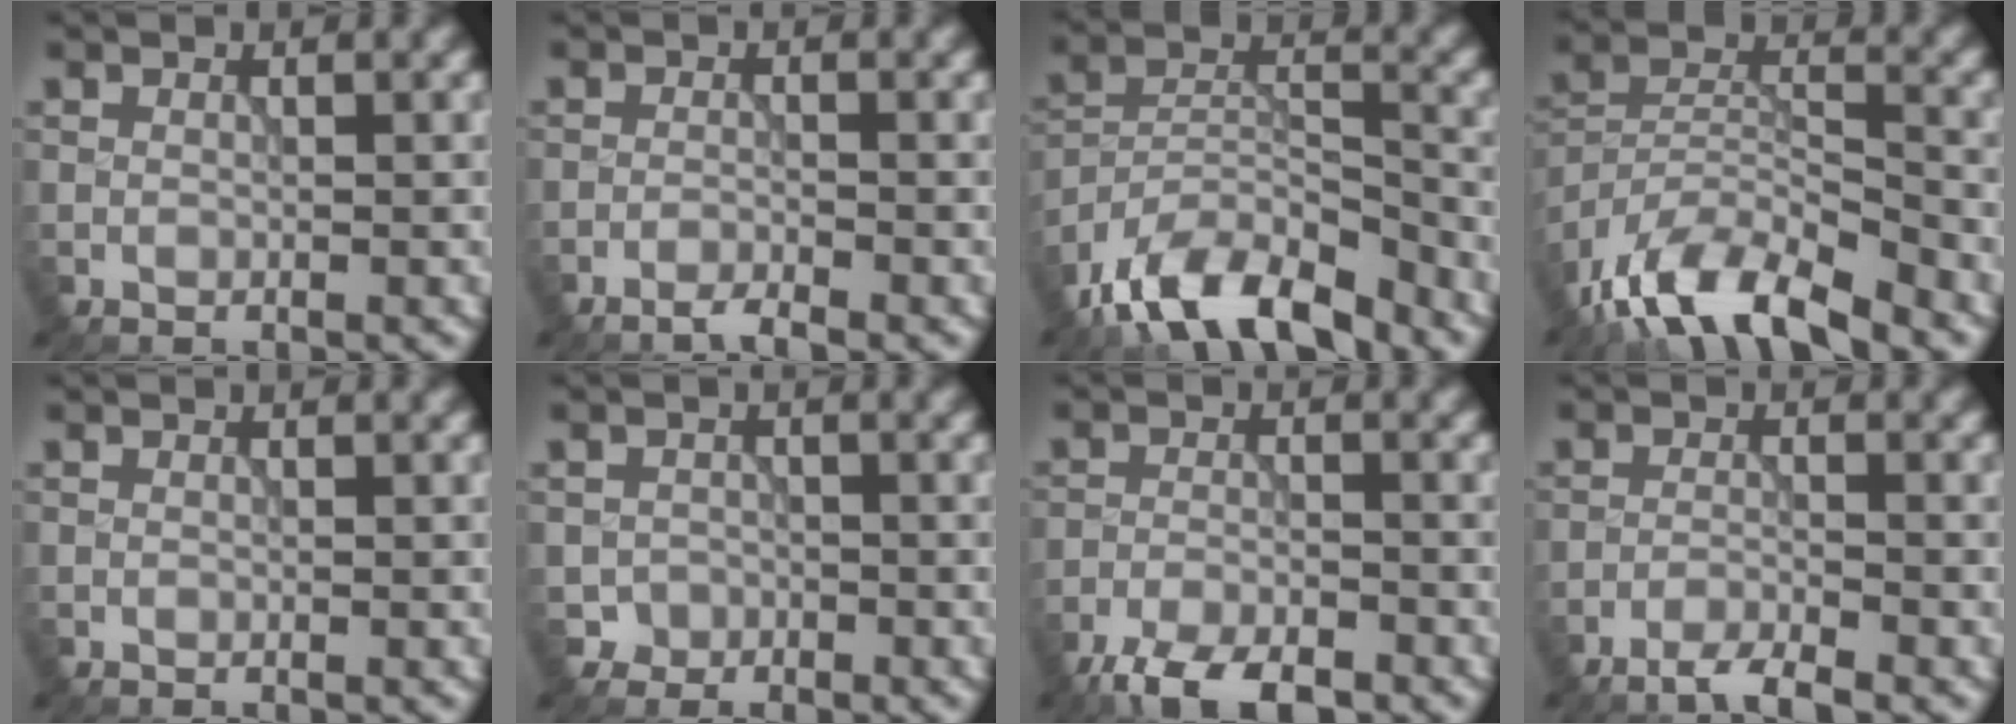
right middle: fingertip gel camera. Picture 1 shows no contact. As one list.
[{"total": 1.6, "force": [-1.3, 0.1, 0.9], "torque": [-0.014, 0.001, -0.031]}, {"total": 10.0, "force": [-7.9, 3.3, 5.2], "torque": [-0.086, 0.000, -0.155]}, {"total": 10.8, "force": [-8.3, 3.0, 6.1], "torque": [-0.110, 0.000, -0.160]}, {"total": 0.0}, {"total": 1.5, "force": [-0.9, 1.2, -0.3], "torque": [0.016, 0.008, -0.018]}, {"total": 5.8, "force": [-4.6, 1.7, 3.1], "torque": [-0.052, -0.008, -0.088]}, {"total": 2.7, "force": [-2.2, 0.2, 1.5], "torque": [-0.027, -0.001, -0.051]}]